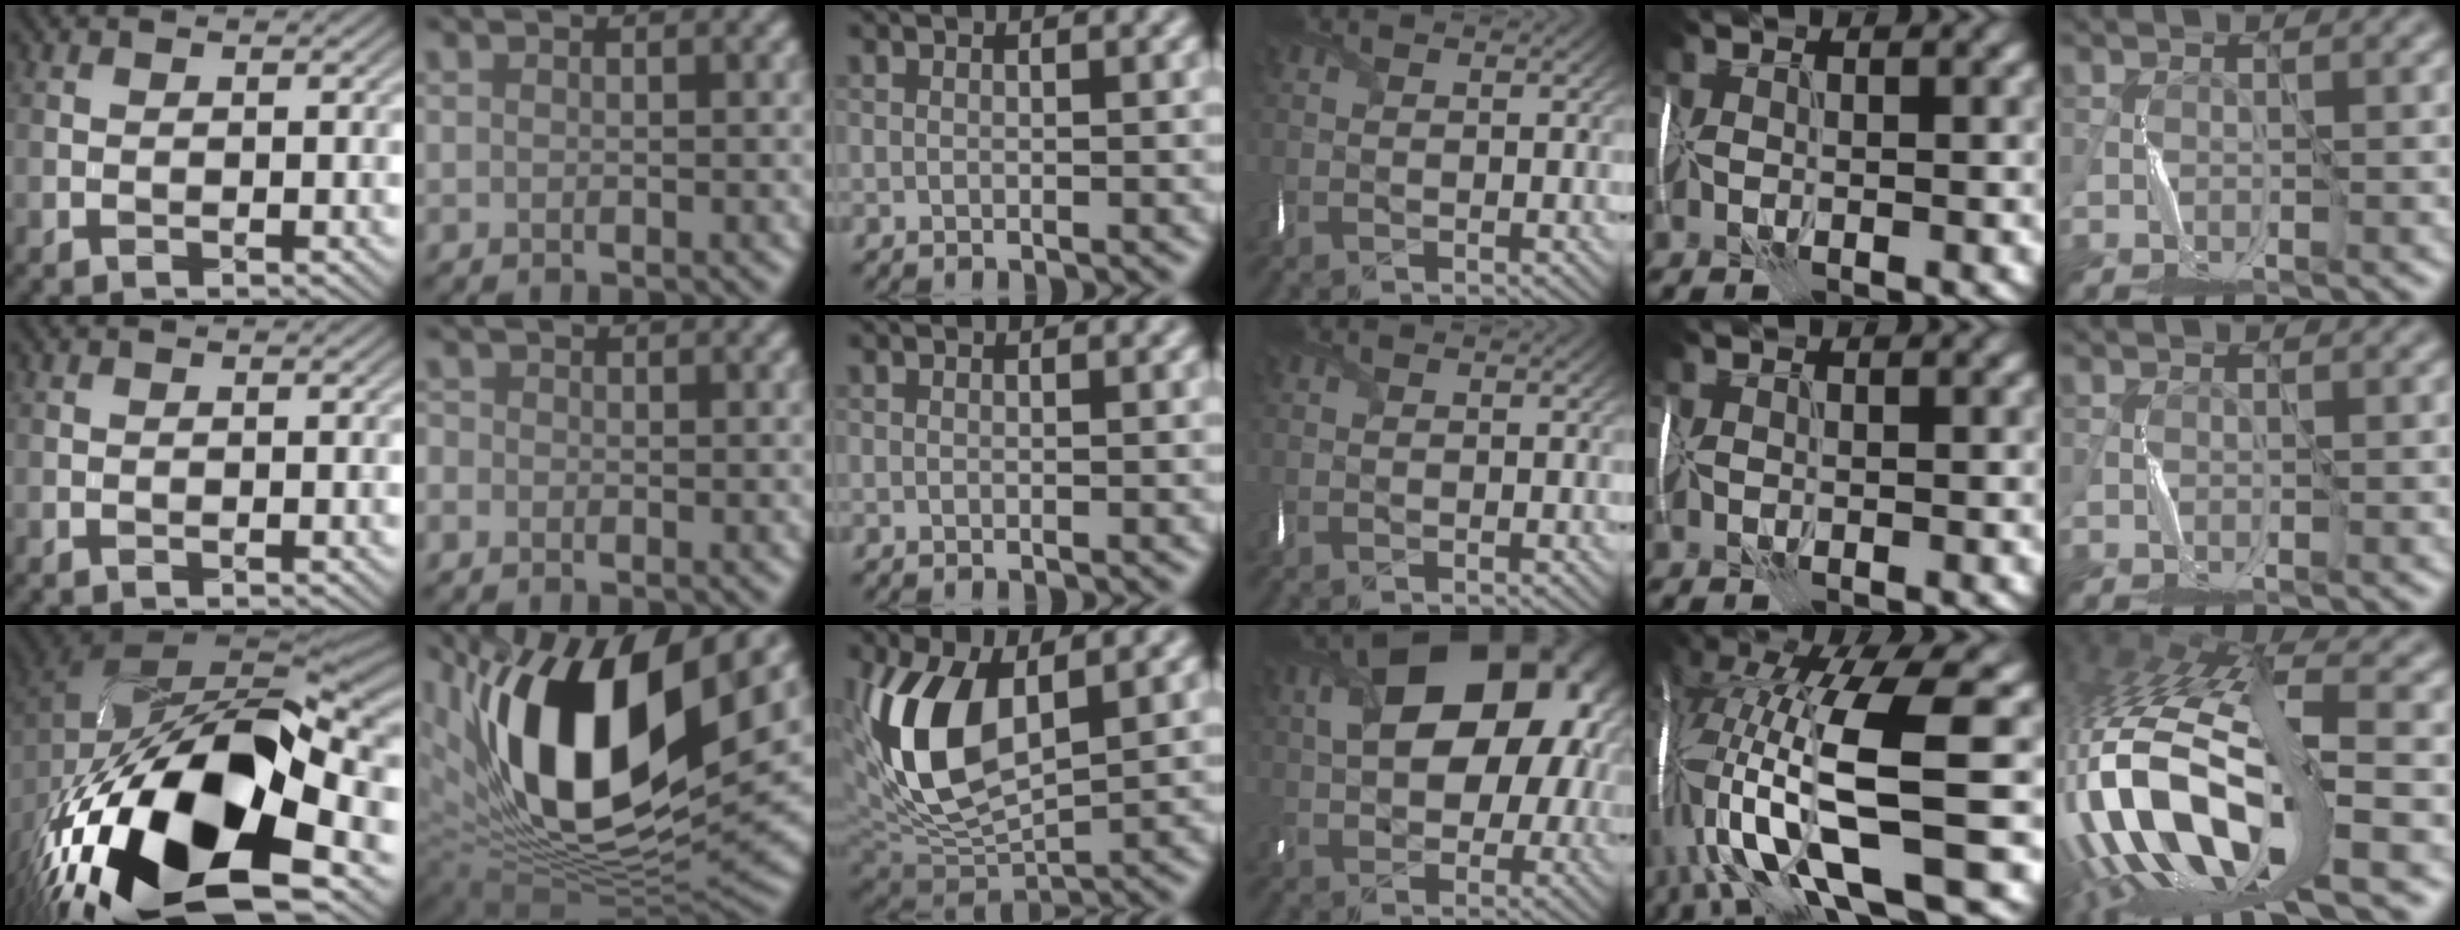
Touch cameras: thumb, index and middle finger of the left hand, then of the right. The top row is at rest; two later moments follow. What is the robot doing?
{"motion": "wrap", "object": "ribbon"}